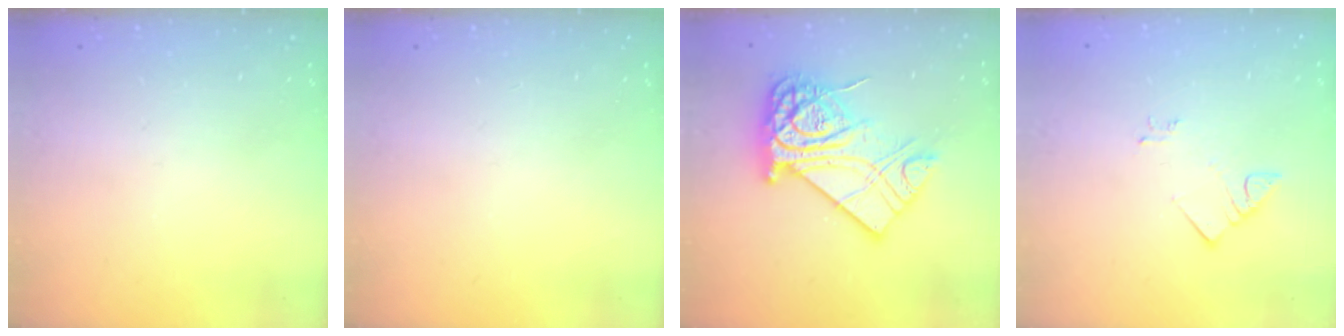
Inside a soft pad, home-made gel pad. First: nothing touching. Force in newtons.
{"total": 0.0}
{"total": 20.2, "press": 20.1, "slide": 1.9}
{"total": 3.2, "press": 3.2, "slide": 0.4}